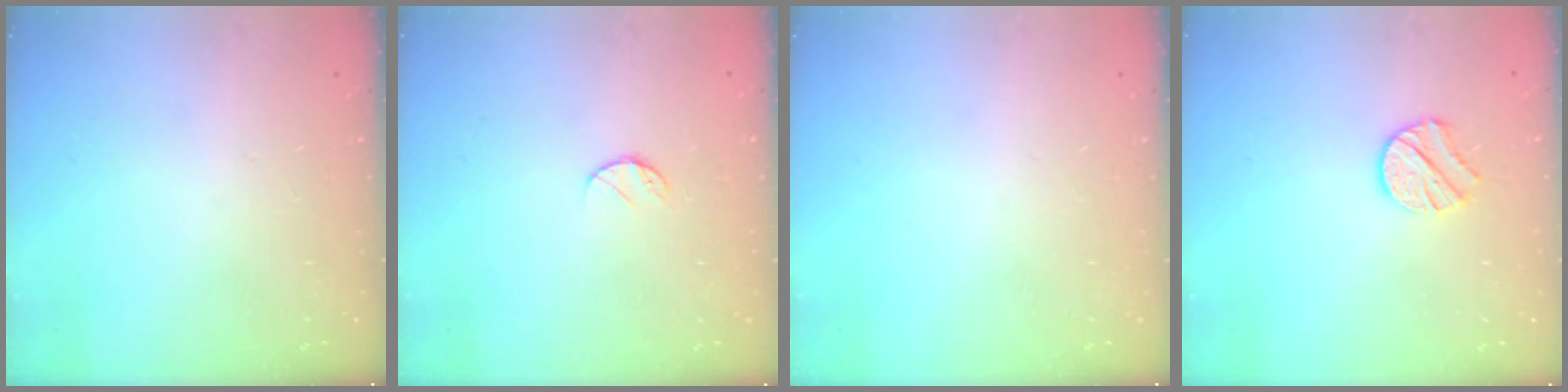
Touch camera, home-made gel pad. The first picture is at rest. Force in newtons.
{"total": 5.1, "press": 5.1, "slide": 0.5}
{"total": 0.0}
{"total": 8.5, "press": 8.4, "slide": 0.6}